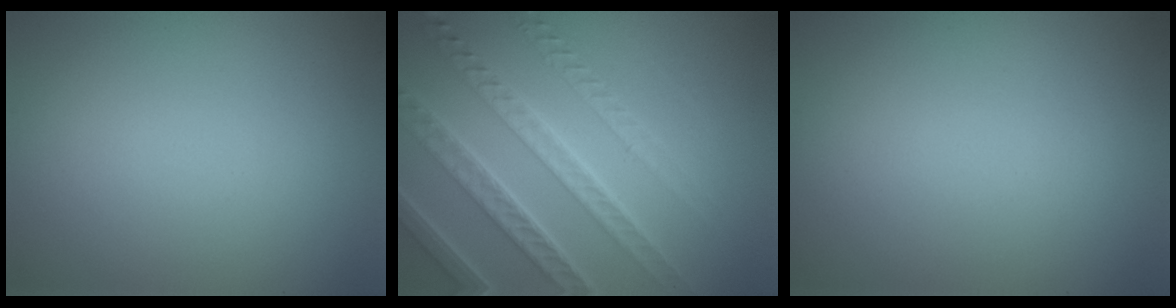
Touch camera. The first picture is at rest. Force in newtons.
{"total": 7.5, "press": 5.3, "slide": 5.3}
{"total": 0.0}